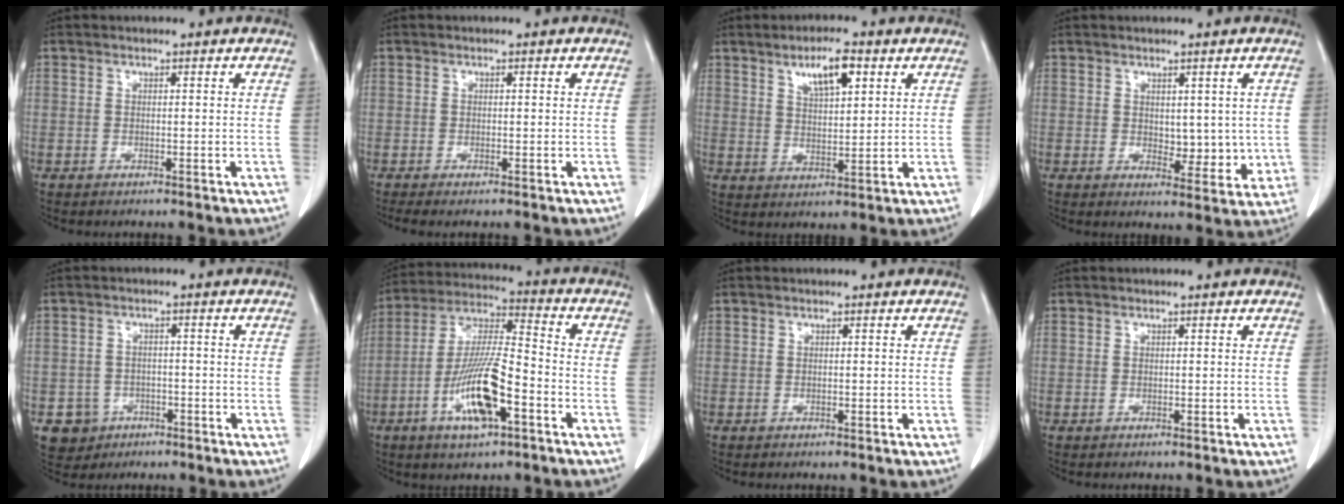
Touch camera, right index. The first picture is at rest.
{"total": 2.3, "force": [-0.9, 0.8, 1.9], "torque": [-0.052, 0.001, -0.016]}
{"total": 7.5, "force": [3.9, 2.3, 6.0], "torque": [-0.109, 0.004, 0.071]}
{"total": 6.2, "force": [0.4, 3.7, 4.9], "torque": [-0.055, -0.002, 0.018]}
{"total": 5.6, "force": [-2.4, 5.0, 0.8], "torque": [-0.013, 0.011, -0.031]}
{"total": 14.4, "force": [-5.6, 3.4, 12.8], "torque": [-0.257, -0.003, -0.098]}
{"total": 0.0}
{"total": 0.0}